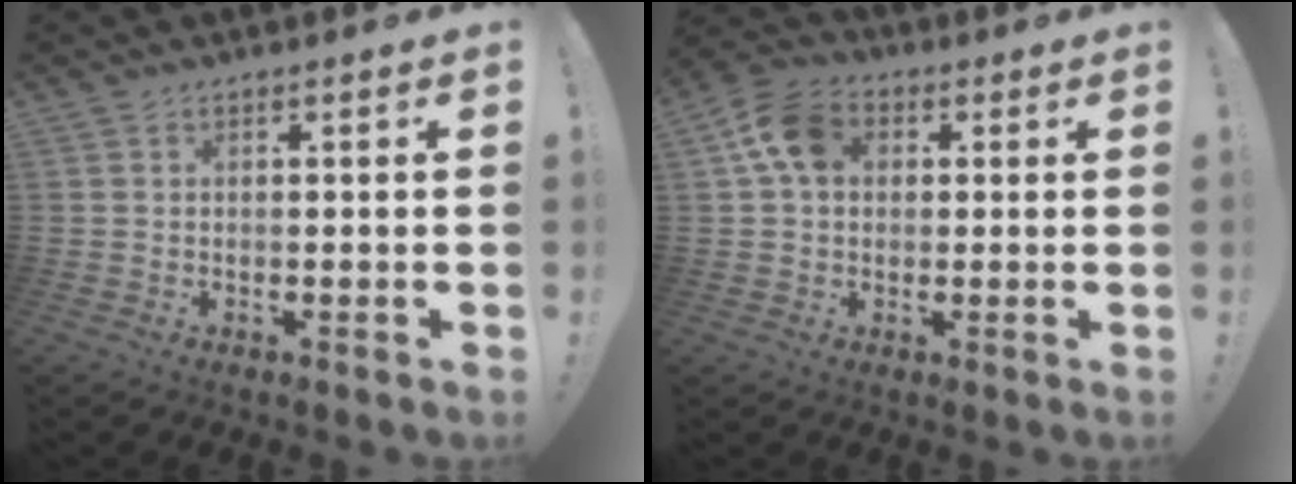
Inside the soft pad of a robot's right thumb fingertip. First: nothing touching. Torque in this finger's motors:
{"motor_torque": [0.11, 0.72, 0.38, -0.28, 0.01]}